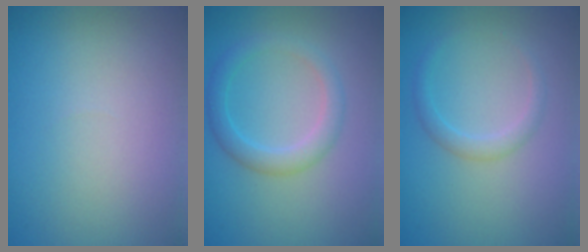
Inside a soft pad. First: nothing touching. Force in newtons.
{"total": 2.6, "press": 2.6, "slide": 0.1}
{"total": 1.6, "press": 1.6, "slide": 0.1}